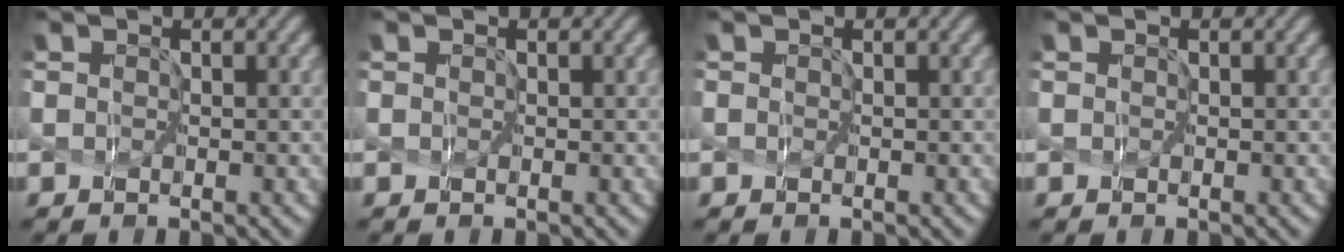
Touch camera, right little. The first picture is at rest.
{"total": 0.0}
{"total": 0.0}
{"total": 0.0}